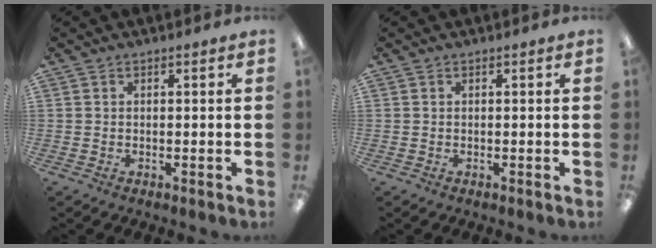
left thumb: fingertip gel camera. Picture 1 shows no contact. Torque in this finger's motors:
{"motor_torque": [0.00, 0.00, 0.14, 0.01, 0.00]}